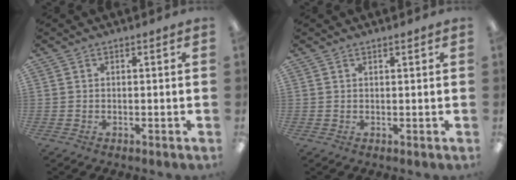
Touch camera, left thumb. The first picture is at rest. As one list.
[{"total": 0.9, "force": [0.9, 0.1, 0.2], "torque": [-0.005, 0.000, 0.016]}]